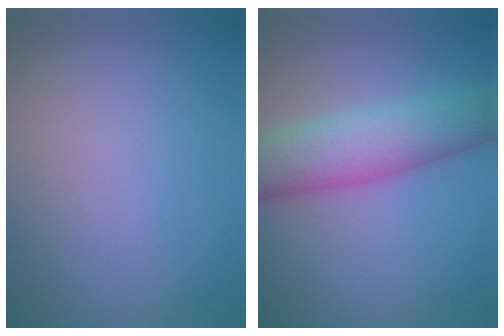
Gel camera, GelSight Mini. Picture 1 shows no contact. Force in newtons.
{"total": 7.3, "press": 7.3, "slide": 0.2}